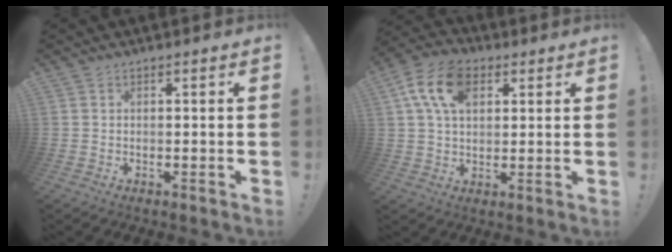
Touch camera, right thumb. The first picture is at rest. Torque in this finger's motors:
{"motor_torque": [1.46, 1.46, 0.09, 0.05, 0.03]}